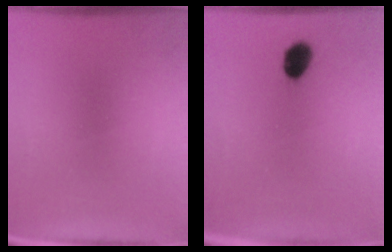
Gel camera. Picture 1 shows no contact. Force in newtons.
{"total": 5.1}